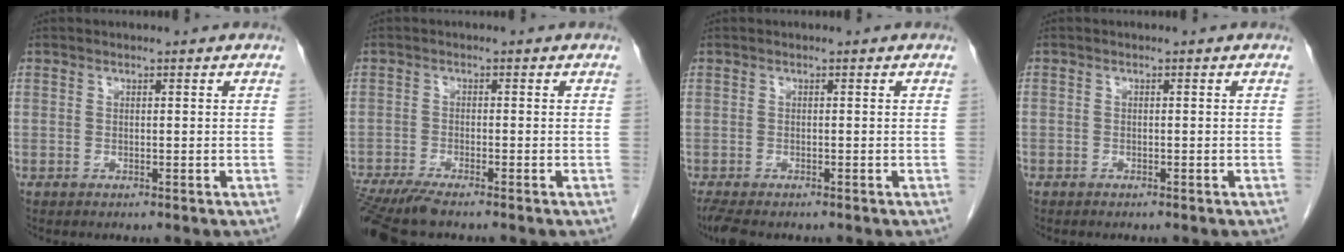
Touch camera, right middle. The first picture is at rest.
{"total": 7.3, "force": [-6.1, 0.5, 4.0], "torque": [-0.067, -0.021, -0.108]}
{"total": 4.8, "force": [-3.9, 1.4, 2.5], "torque": [-0.047, -0.014, -0.062]}
{"total": 1.1, "force": [-0.8, 0.7, 0.1], "torque": [-0.004, 0.003, -0.012]}